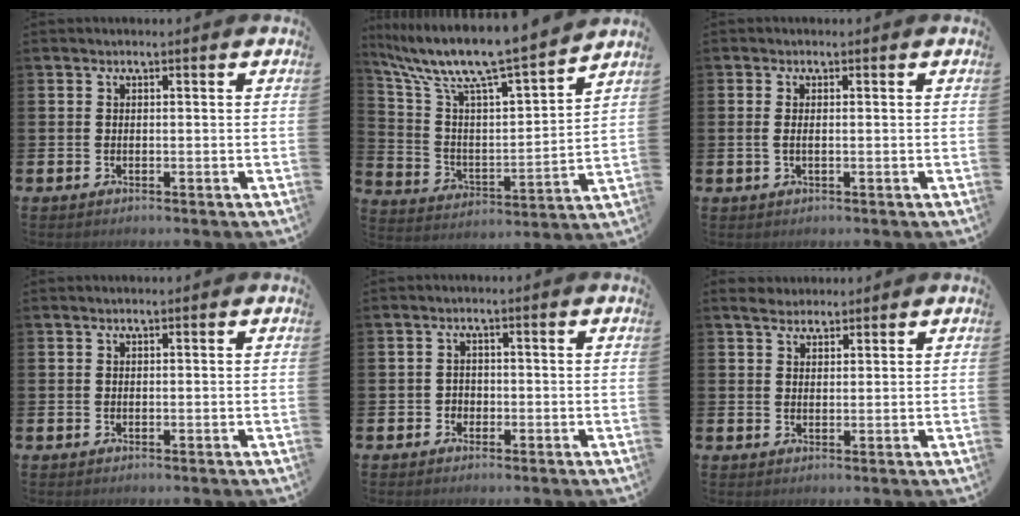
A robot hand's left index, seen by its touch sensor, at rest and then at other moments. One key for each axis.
{"total": 10.1, "fx": 8.9, "fy": 0.9, "fz": 4.8, "tx": -0.133, "ty": -0.062, "tz": 0.146}
{"total": 0.7, "fx": 0.0, "fy": 0.1, "fz": 0.6, "tx": -0.009, "ty": 0.000, "tz": -0.001}
{"total": 0.0}
{"total": 1.5, "fx": -0.7, "fy": 1.3, "fz": 0.1, "tx": -0.006, "ty": 0.005, "tz": -0.017}
{"total": 3.5, "fx": 3.1, "fy": 1.4, "fz": 0.8, "tx": -0.011, "ty": -0.006, "tz": 0.056}